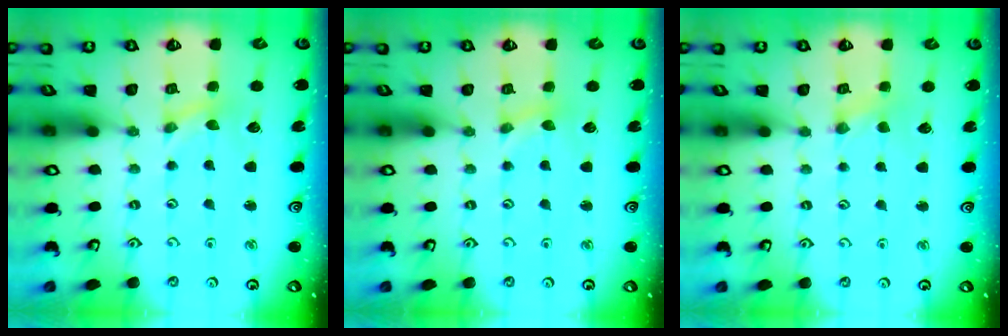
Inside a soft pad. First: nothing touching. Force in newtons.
{"total": 0.9, "press": 0.9, "slide": 0.2}
{"total": 0.9, "press": 0.9, "slide": 0.2}